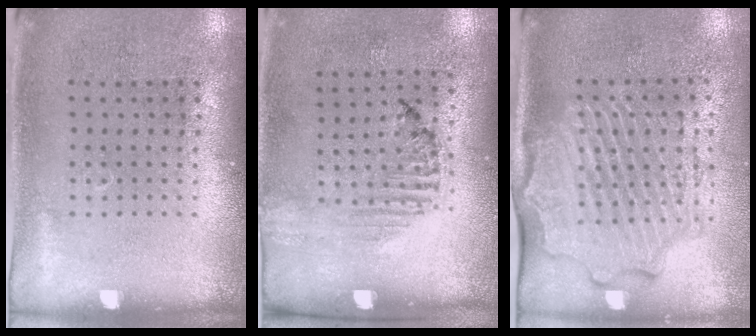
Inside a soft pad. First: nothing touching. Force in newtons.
{"total": 1.3, "press": 1.2, "slide": 0.4}
{"total": 2.6, "press": 2.3, "slide": 1.2}